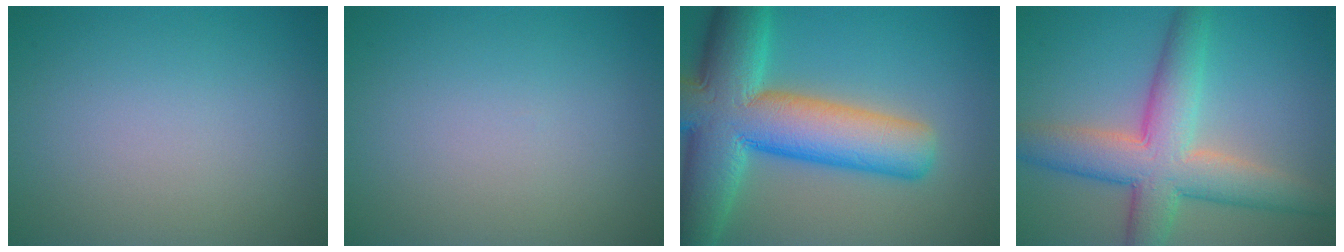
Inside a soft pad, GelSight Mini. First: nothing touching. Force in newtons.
{"total": 0.0}
{"total": 13.5, "press": 13.5, "slide": 0.7}
{"total": 8.0, "press": 8.0, "slide": 0.3}